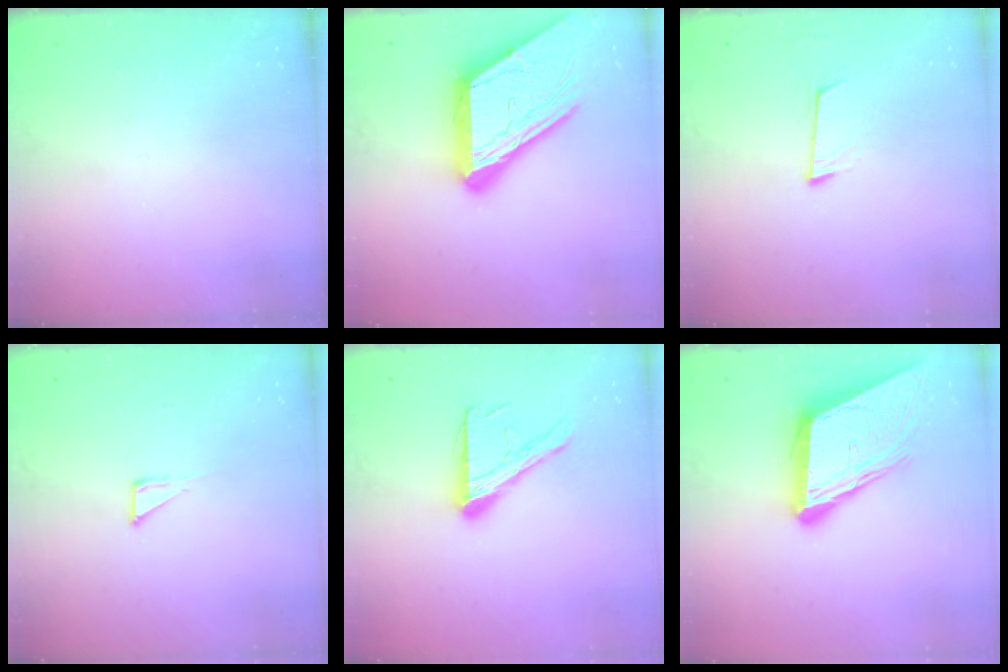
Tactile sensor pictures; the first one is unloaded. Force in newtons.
{"total": 23.0, "press": 22.9, "slide": 2.4}
{"total": 5.8, "press": 5.5, "slide": 1.9}
{"total": 2.7, "press": 2.7, "slide": 0.2}
{"total": 13.9, "press": 13.9, "slide": 1.2}
{"total": 14.8, "press": 14.1, "slide": 4.2}